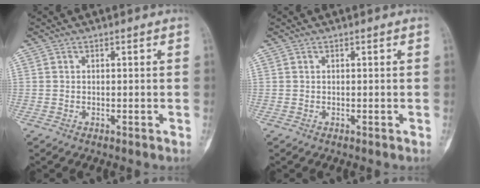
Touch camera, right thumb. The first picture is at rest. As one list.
[{"total": 0.0}]